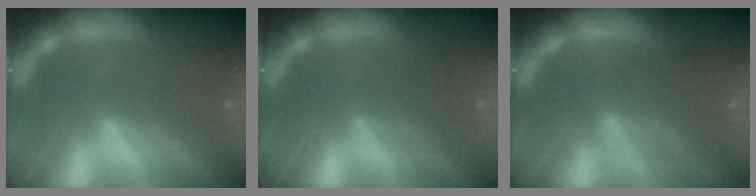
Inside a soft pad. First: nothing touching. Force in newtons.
{"total": 2.5}
{"total": 5.0}